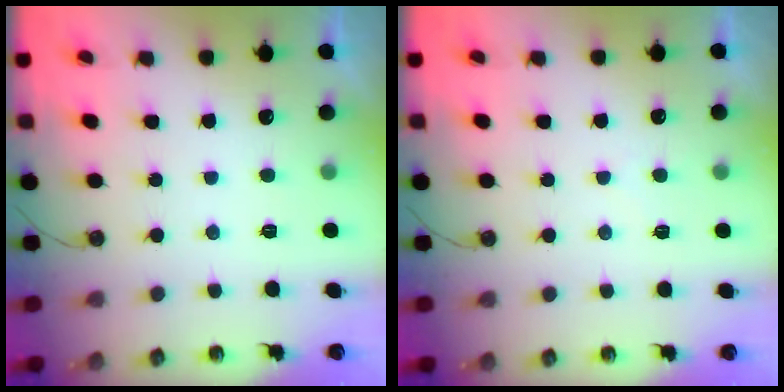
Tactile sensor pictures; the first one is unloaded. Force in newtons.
{"total": 3.4, "press": 3.4, "slide": 0.4}